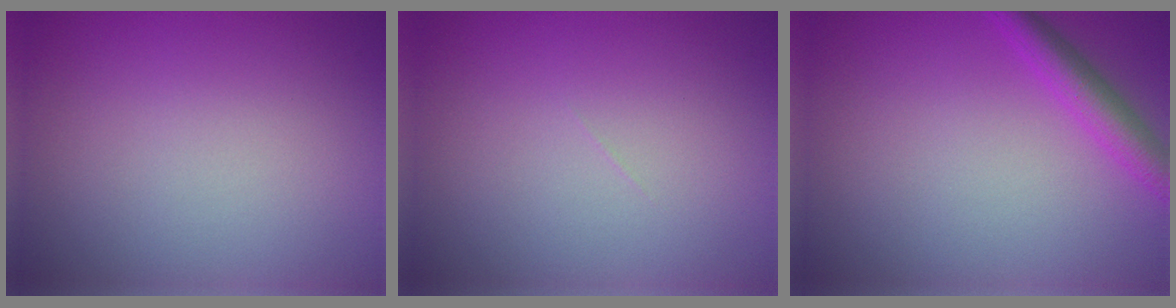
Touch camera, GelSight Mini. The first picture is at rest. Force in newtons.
{"total": 0.0}
{"total": 3.0, "press": 3.0, "slide": 0.1}